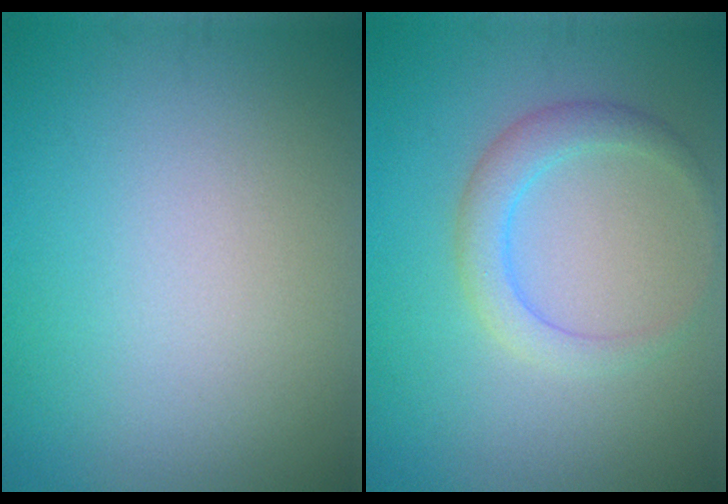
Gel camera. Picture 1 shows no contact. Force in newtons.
{"total": 2.8, "press": 2.8, "slide": 0.0}